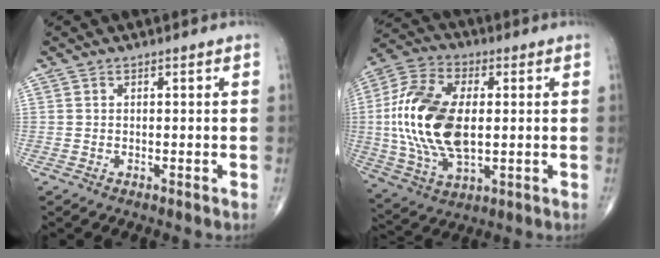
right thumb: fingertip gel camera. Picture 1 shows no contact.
{"total": 19.8, "force": [0.7, 10.7, 16.6], "torque": [-0.347, -0.001, 0.013]}